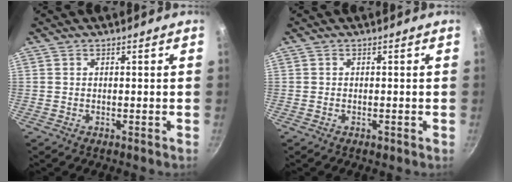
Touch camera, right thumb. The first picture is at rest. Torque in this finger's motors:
{"motor_torque": [0.24, -0.03, 0.39, -0.13, -0.04]}